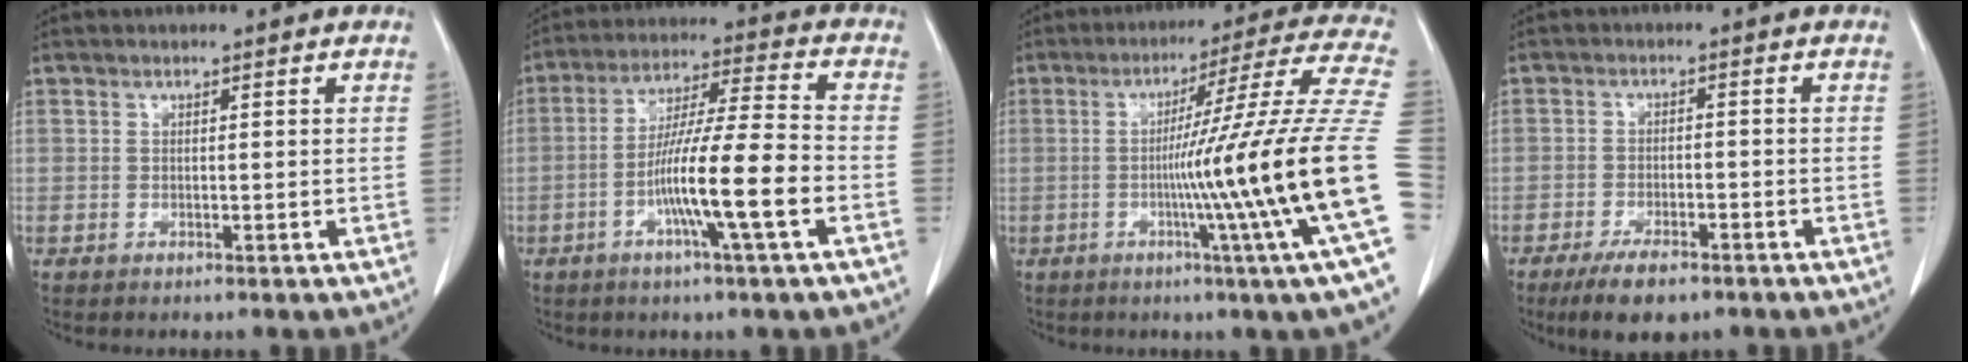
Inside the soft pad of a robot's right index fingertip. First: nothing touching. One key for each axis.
{"total": 12.5, "fx": -4.1, "fy": -0.5, "fz": 11.8, "tx": -0.212, "ty": 0.000, "tz": -0.077}
{"total": 23.5, "fx": -4.3, "fy": -3.6, "fz": 22.8, "tx": -0.257, "ty": -0.010, "tz": -0.089}
{"total": 6.8, "fx": -4.9, "fy": 2.1, "fz": 4.3, "tx": -0.072, "ty": -0.009, "tz": -0.079}